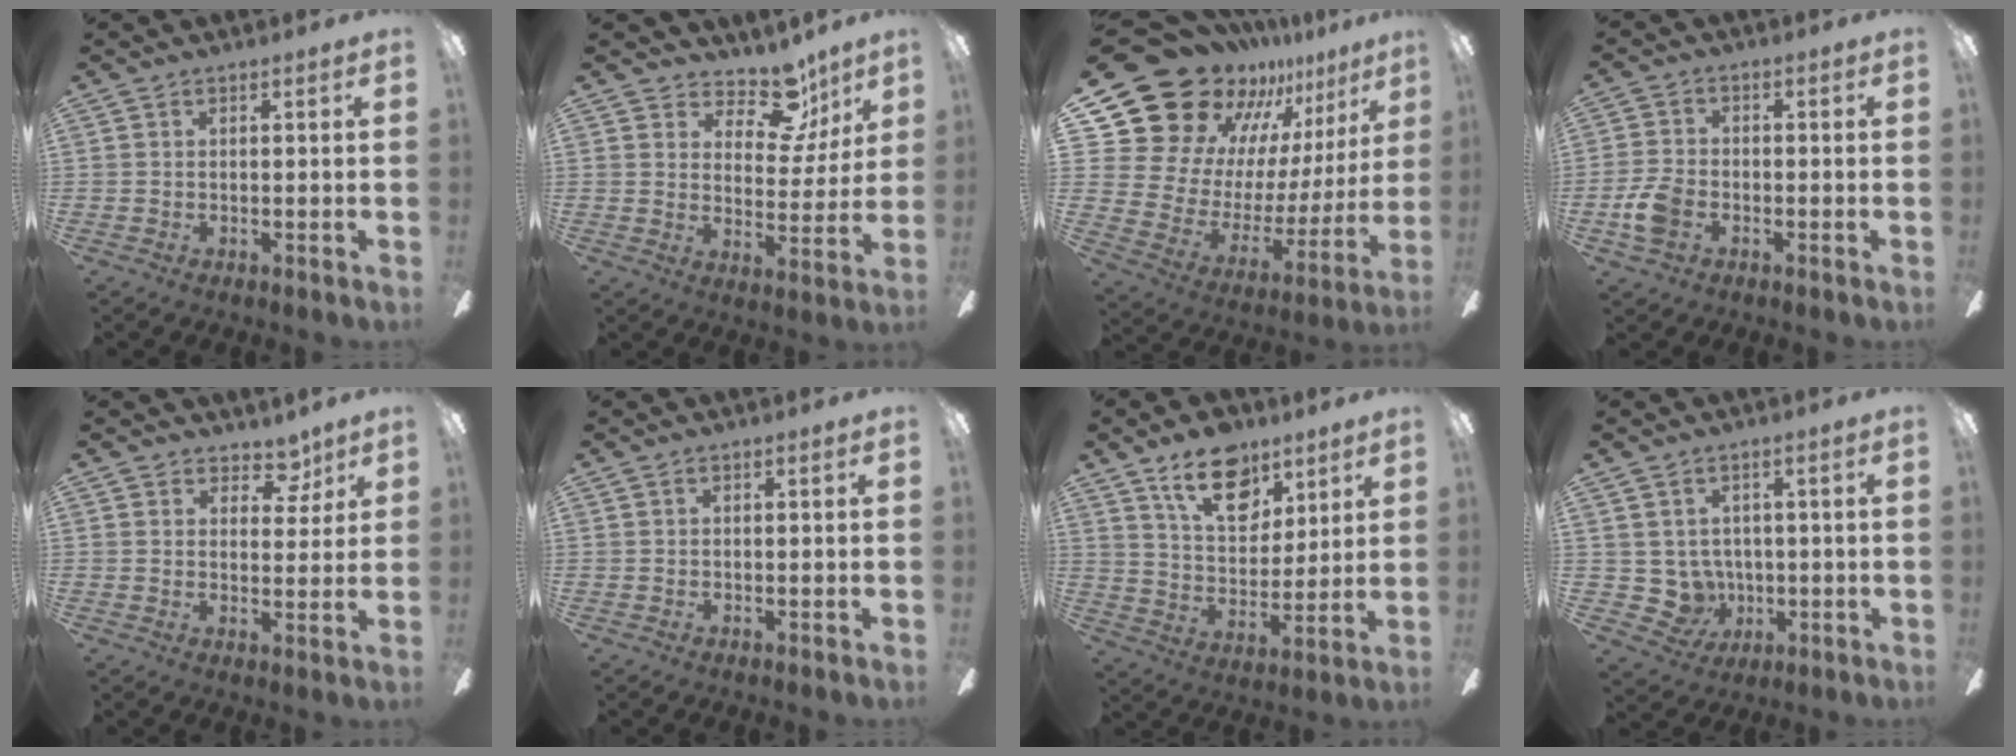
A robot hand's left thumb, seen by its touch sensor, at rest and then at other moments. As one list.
[{"total": 12.1, "force": [8.7, 6.5, 5.3], "torque": [-0.074, -0.060, 0.156]}, {"total": 24.1, "force": [18.8, 12.8, 8.2], "torque": [-0.144, -0.154, 0.369]}, {"total": 7.1, "force": [-2.6, 4.9, 4.3], "torque": [-0.099, 0.013, -0.049]}, {"total": 6.0, "force": [4.4, 3.8, 1.6], "torque": [-0.017, -0.022, 0.079]}, {"total": 0.0}, {"total": 15.7, "force": [9.8, 9.2, 8.0], "torque": [-0.112, -0.045, 0.176]}, {"total": 6.2, "force": [1.3, 5.9, 1.0], "torque": [-0.045, -0.017, 0.029]}]